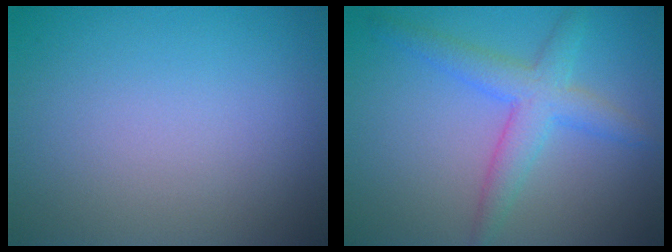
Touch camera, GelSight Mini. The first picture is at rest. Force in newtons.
{"total": 4.1, "press": 4.1, "slide": 0.1}